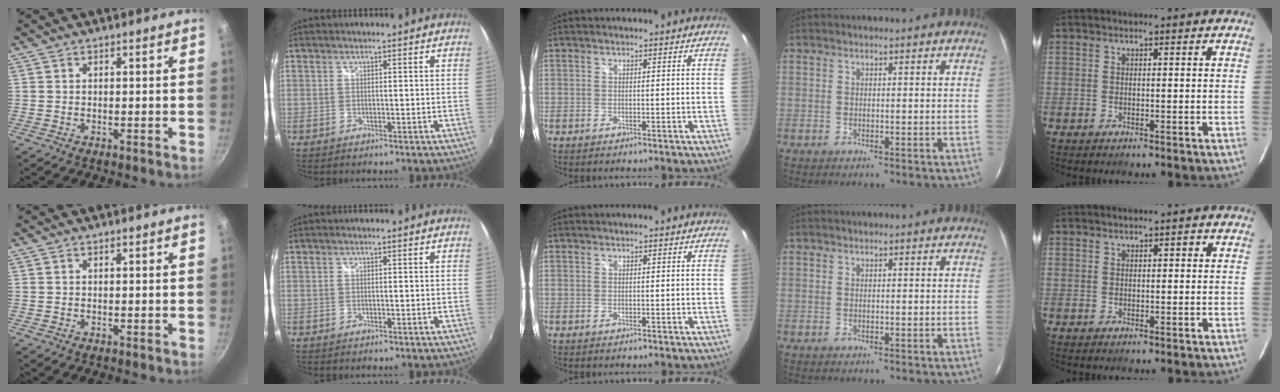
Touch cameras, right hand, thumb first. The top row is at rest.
{"little": {"total": 1.0, "force": [0.4, 0.6, 0.6], "torque": [-0.007, 0.005, 0.006]}}